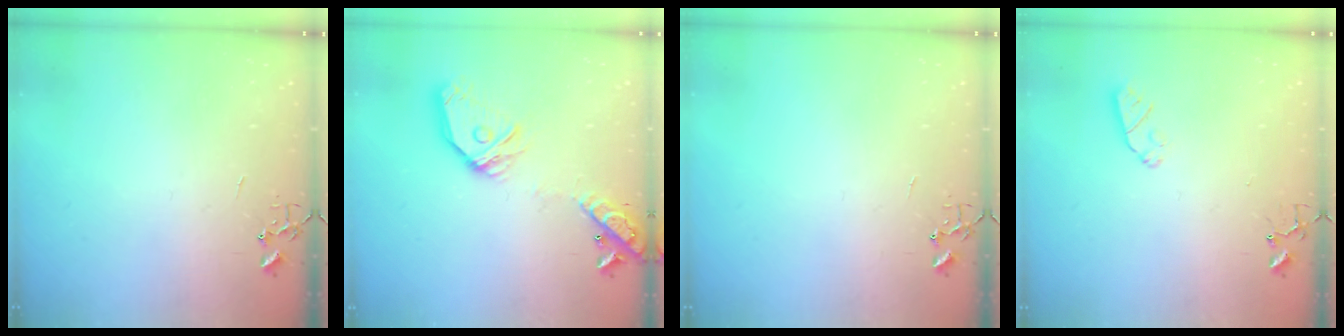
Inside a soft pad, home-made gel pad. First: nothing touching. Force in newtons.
{"total": 17.7, "press": 17.5, "slide": 2.5}
{"total": 0.0}
{"total": 5.4, "press": 5.4, "slide": 0.4}